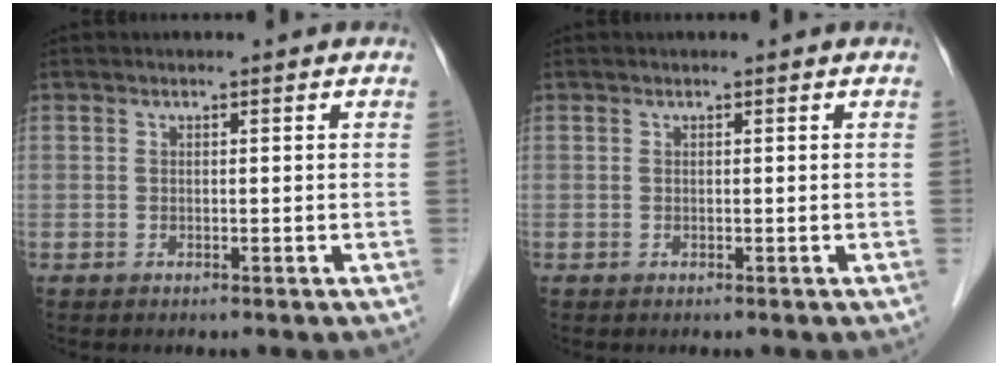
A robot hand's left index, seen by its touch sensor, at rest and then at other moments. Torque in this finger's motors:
{"motor_torque": [0.00, 0.00, 0.00, 0.00]}